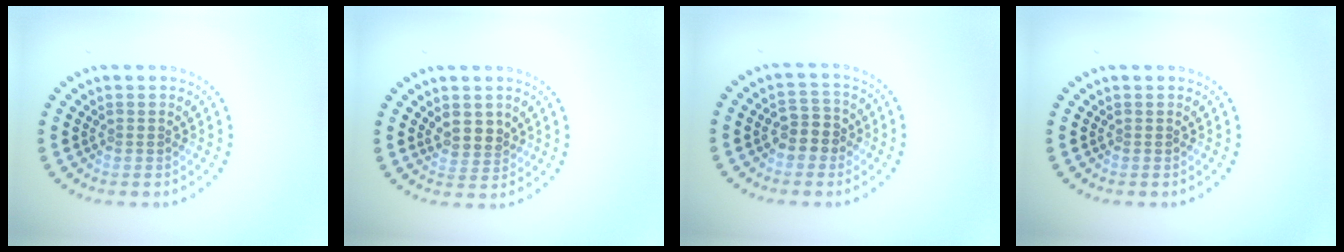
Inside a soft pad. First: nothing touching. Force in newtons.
{"total": 2.4, "press": 2.1, "slide": 1.1}
{"total": 2.7, "press": 2.6, "slide": 0.7}
{"total": 0.0}